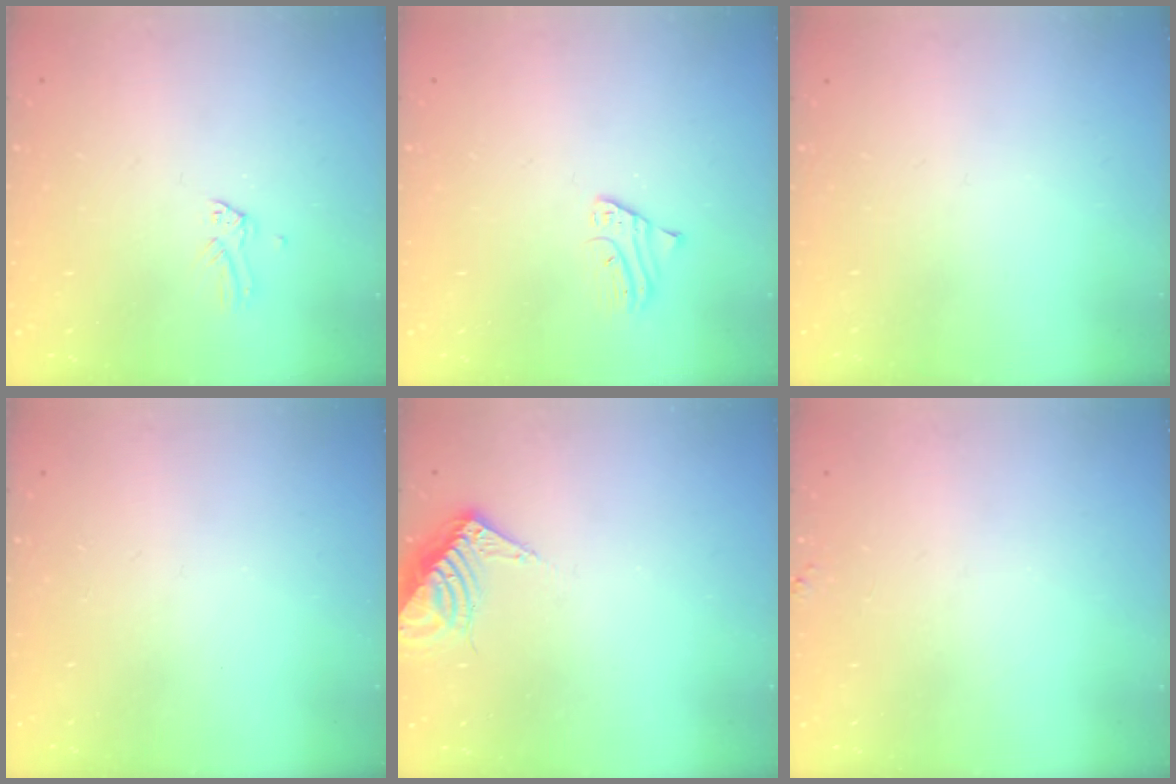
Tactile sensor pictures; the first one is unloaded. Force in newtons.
{"total": 2.7, "press": 2.7, "slide": 0.1}
{"total": 0.0}
{"total": 0.0}
{"total": 7.7, "press": 7.7, "slide": 0.7}
{"total": 3.7, "press": 3.7, "slide": 0.5}